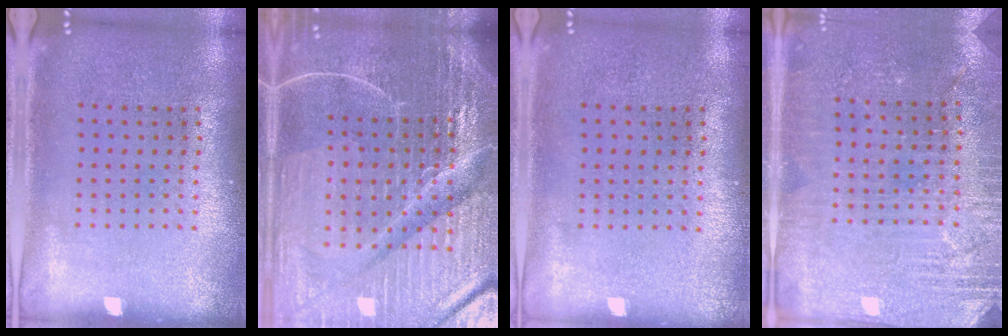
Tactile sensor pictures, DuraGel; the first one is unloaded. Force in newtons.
{"total": 7.1, "press": 6.2, "slide": 3.5}
{"total": 0.0}
{"total": 2.9, "press": 2.9, "slide": 0.4}